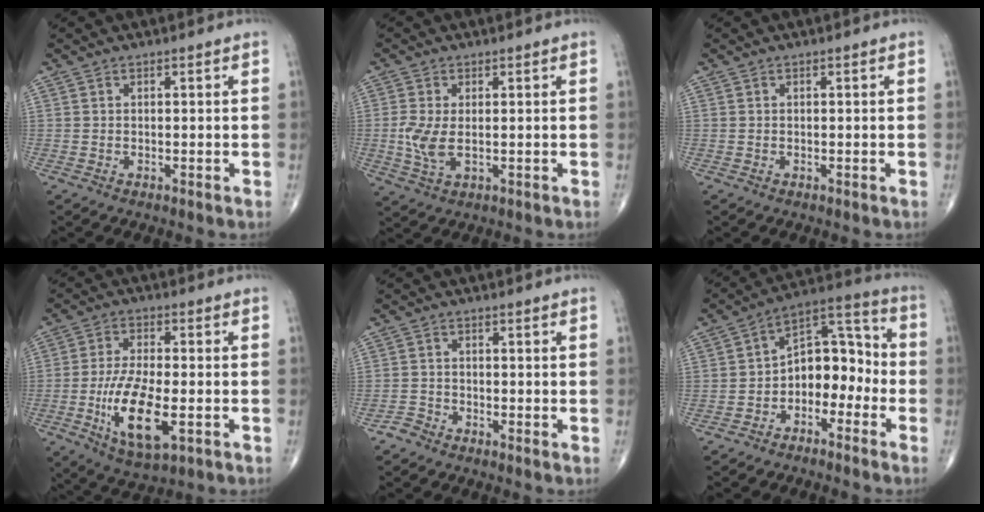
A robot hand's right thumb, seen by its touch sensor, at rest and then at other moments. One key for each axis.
{"total": 5.2, "fx": -0.2, "fy": 2.7, "fz": 4.5, "tx": -0.110, "ty": -0.012, "tz": -0.002}
{"total": 0.0}
{"total": 12.9, "fx": -3.4, "fy": 5.0, "fz": 11.4, "tx": -0.218, "ty": -0.005, "tz": -0.056}
{"total": 1.6, "fx": -1.4, "fy": 0.8, "fz": 0.4, "tx": -0.003, "ty": -0.003, "tz": -0.033}
{"total": 11.3, "fx": -3.2, "fy": 7.5, "fz": 7.8, "tx": -0.078, "ty": 0.060, "tz": -0.067}